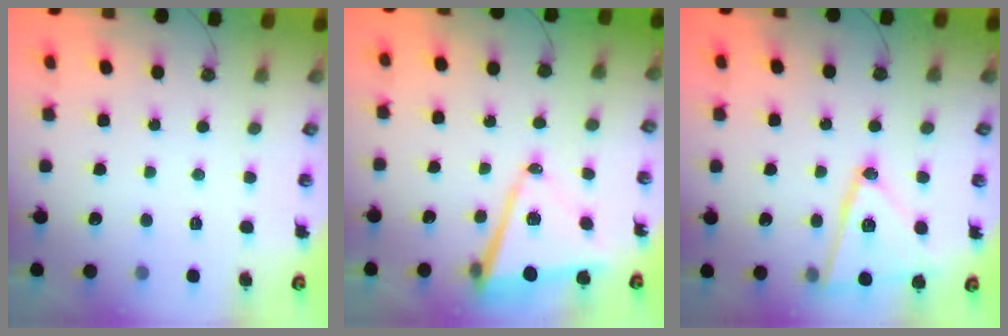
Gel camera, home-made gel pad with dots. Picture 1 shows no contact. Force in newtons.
{"total": 11.3, "press": 11.1, "slide": 2.1}
{"total": 16.6, "press": 16.6, "slide": 0.7}